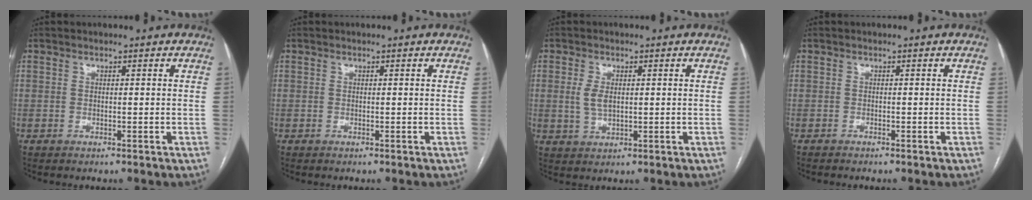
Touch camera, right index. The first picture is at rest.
{"total": 0.0}
{"total": 3.4, "force": [0.5, 1.8, 2.9], "torque": [-0.062, 0.002, 0.015]}
{"total": 0.9, "force": [-0.8, 0.1, 0.3], "torque": [-0.006, -0.001, -0.012]}